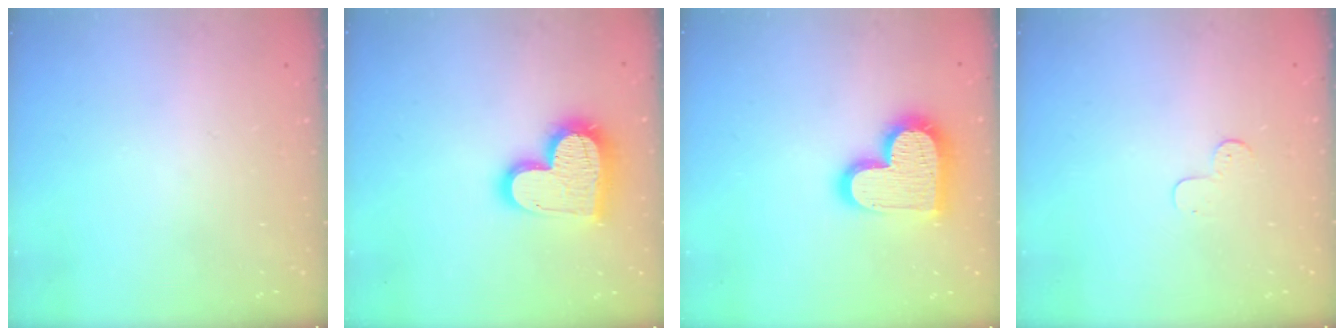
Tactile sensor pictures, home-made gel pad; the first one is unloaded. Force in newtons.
{"total": 17.6, "press": 17.5, "slide": 1.5}
{"total": 17.8, "press": 17.8, "slide": 1.1}
{"total": 3.7, "press": 3.7, "slide": 0.4}